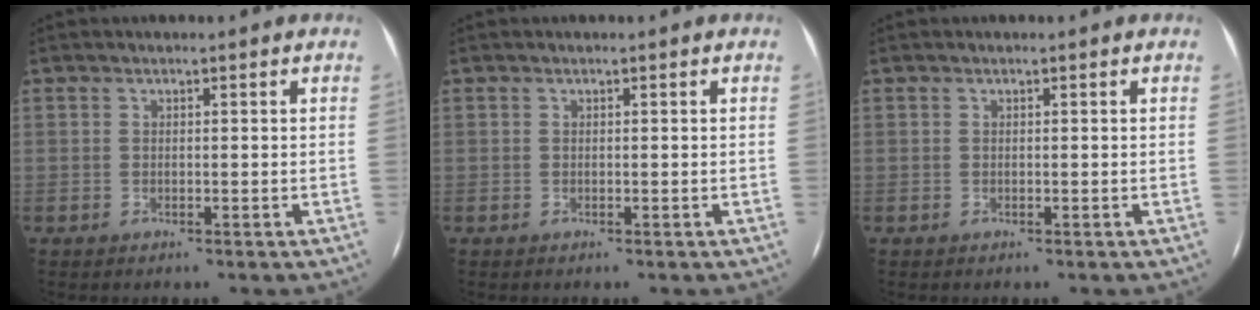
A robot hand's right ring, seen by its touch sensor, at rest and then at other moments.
{"total": 0.0}
{"total": 0.0}